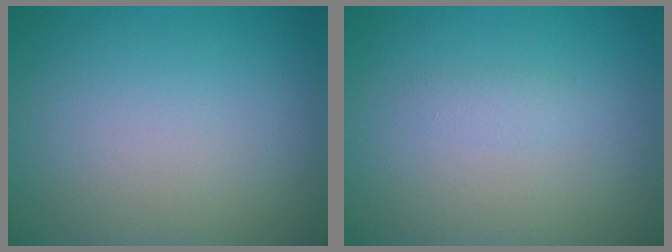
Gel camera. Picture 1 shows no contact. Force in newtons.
{"total": 0.8, "press": 0.8, "slide": 0.1}